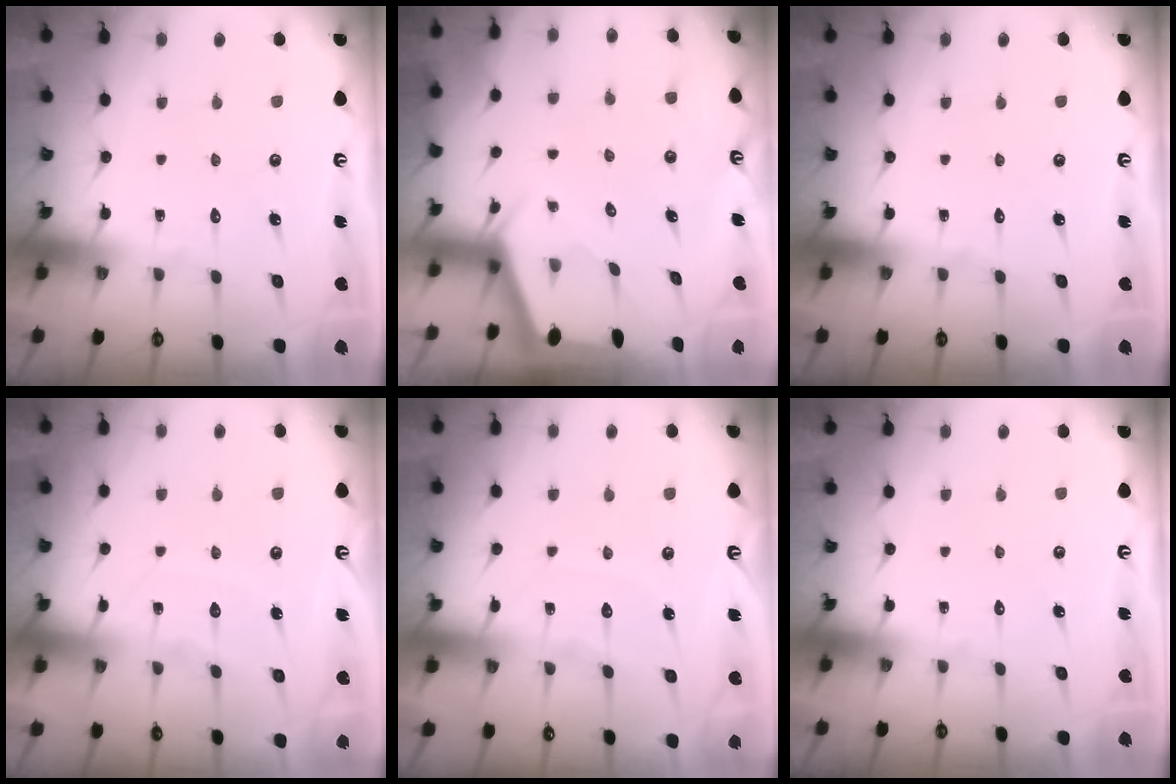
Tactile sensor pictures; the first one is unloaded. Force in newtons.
{"total": 1.9, "press": 1.9, "slide": 0.3}
{"total": 0.0}
{"total": 7.2, "press": 7.2, "slide": 0.6}
{"total": 6.1, "press": 6.1, "slide": 0.6}
{"total": 0.0}